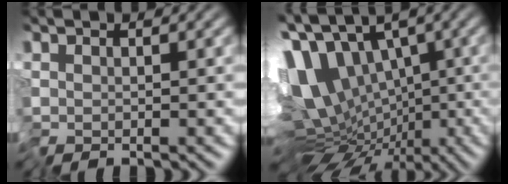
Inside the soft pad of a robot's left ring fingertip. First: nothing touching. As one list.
[{"total": 14.9, "force": [-0.1, 10.0, 11.1], "torque": [-0.174, 0.008, 0.030]}]